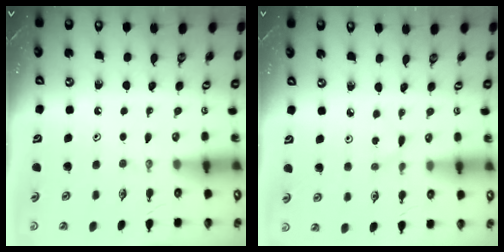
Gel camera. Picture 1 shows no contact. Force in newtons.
{"total": 1.0, "press": 1.0, "slide": 0.1}